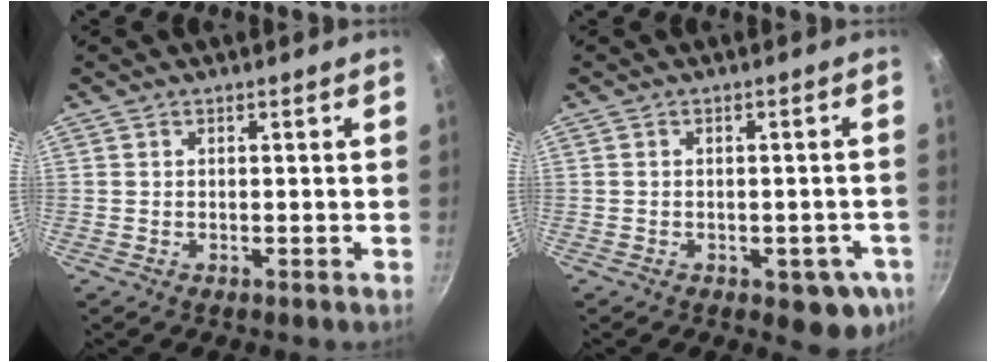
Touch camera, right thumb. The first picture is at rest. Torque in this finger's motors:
{"motor_torque": [-0.18, 0.08, -0.18, 0.10, 0.07]}